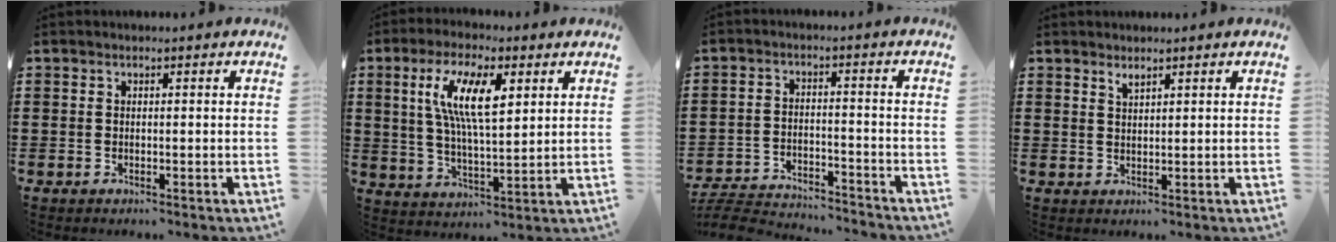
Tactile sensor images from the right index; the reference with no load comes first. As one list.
[{"total": 9.8, "force": [3.4, 3.1, 8.7], "torque": [-0.183, 0.007, 0.056]}, {"total": 5.3, "force": [-5.2, 0.3, 0.8], "torque": [-0.027, -0.001, -0.110]}, {"total": 1.3, "force": [1.2, 0.3, 0.4], "torque": [-0.010, 0.001, 0.021]}]